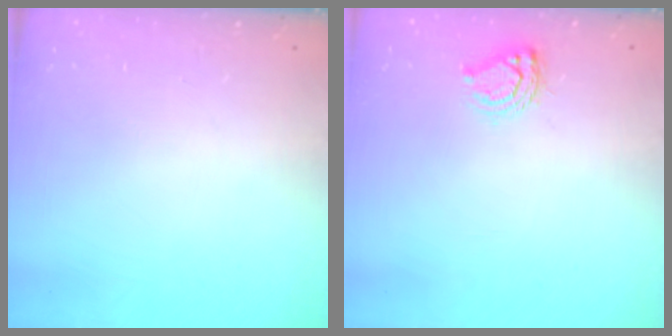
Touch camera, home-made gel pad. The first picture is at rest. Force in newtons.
{"total": 7.5, "press": 7.5, "slide": 0.5}